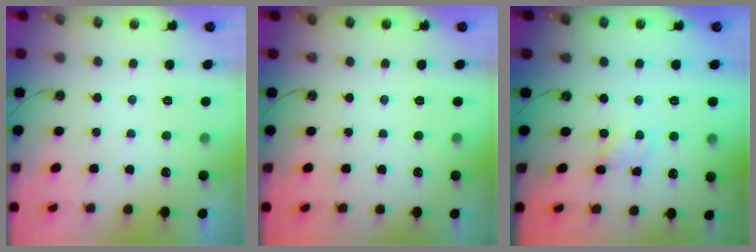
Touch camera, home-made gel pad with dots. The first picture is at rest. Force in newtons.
{"total": 1.2, "press": 1.1, "slide": 0.3}
{"total": 1.3, "press": 1.3, "slide": 0.2}